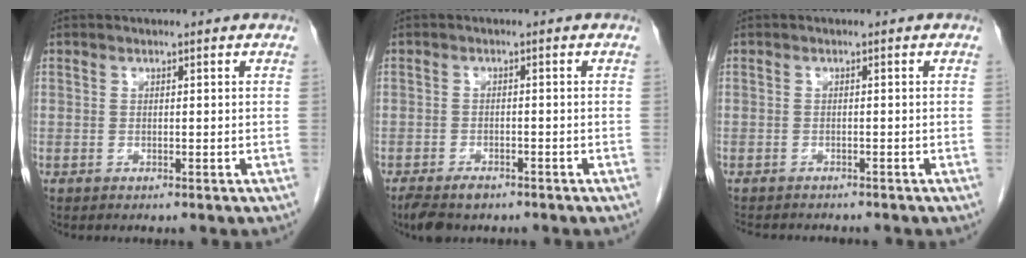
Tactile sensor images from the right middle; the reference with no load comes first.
{"total": 5.0, "force": [-3.8, 2.1, 2.5], "torque": [-0.043, -0.008, -0.061]}
{"total": 6.0, "force": [-5.4, 1.7, 2.0], "torque": [-0.030, -0.004, -0.075]}